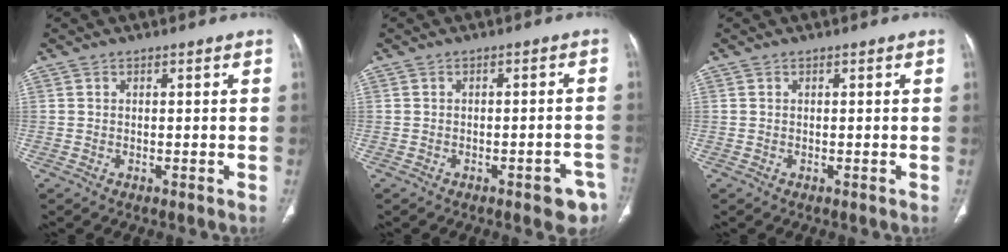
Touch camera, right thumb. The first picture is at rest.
{"total": 5.4, "force": [-3.2, 2.0, 3.9], "torque": [-0.029, 0.018, -0.035]}
{"total": 0.0}